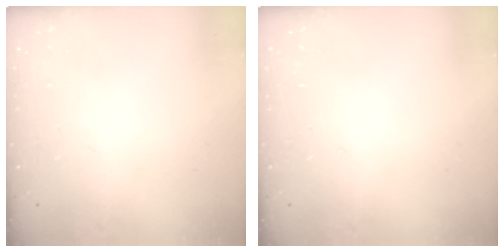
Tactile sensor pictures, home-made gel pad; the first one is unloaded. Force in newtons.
{"total": 0.0}